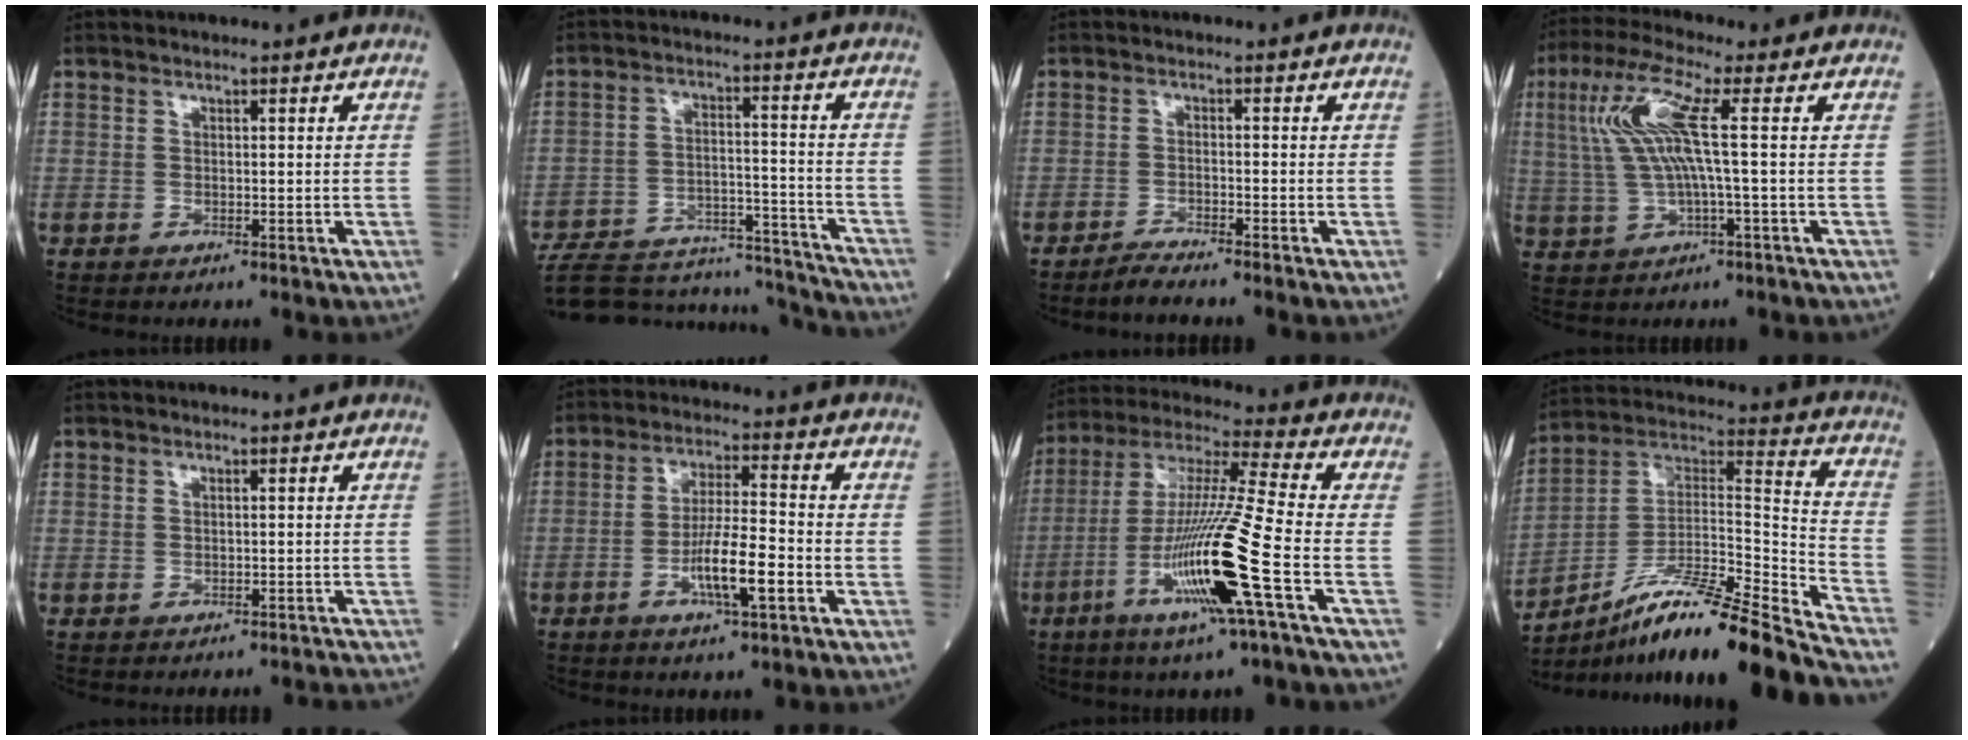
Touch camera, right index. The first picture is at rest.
{"total": 20.3, "force": [-19.5, 3.1, 5.0], "torque": [-0.098, 0.013, -0.284]}
{"total": 2.8, "force": [-2.6, -0.6, 0.9], "torque": [-0.025, -0.009, -0.049]}
{"total": 8.2, "force": [1.5, 0.3, 8.1], "torque": [-0.186, 0.019, 0.032]}
{"total": 2.0, "force": [-1.8, 0.7, 0.3], "torque": [0.005, 0.004, -0.019]}
{"total": 8.2, "force": [-3.0, 1.0, 7.6], "torque": [-0.142, 0.000, -0.051]}
{"total": 17.3, "force": [-6.1, -1.4, 16.2], "torque": [-0.329, -0.020, -0.120]}
{"total": 23.1, "force": [-19.0, -0.8, 13.2], "torque": [-0.198, 0.006, -0.326]}